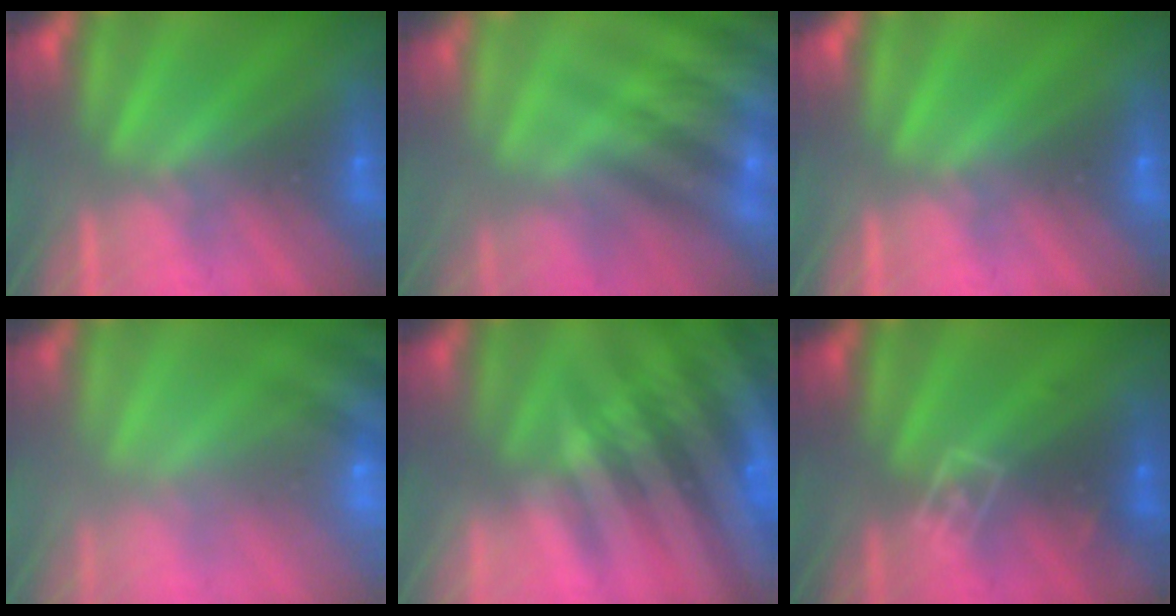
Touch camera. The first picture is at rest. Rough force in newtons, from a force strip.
{"total": 8.4}
{"total": 0.0}
{"total": 7.5}
{"total": 13.7}
{"total": 2.8}